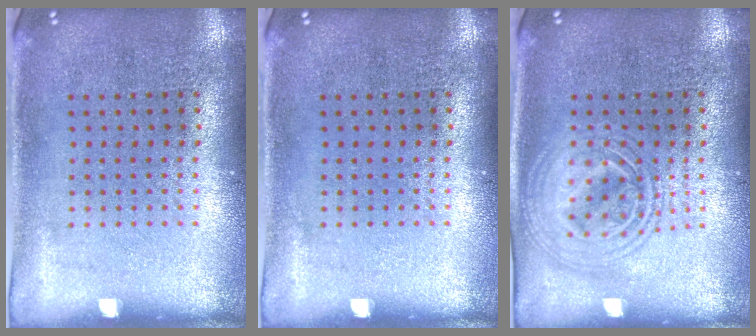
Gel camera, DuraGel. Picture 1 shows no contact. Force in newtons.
{"total": 0.0}
{"total": 2.9, "press": 2.9, "slide": 0.4}